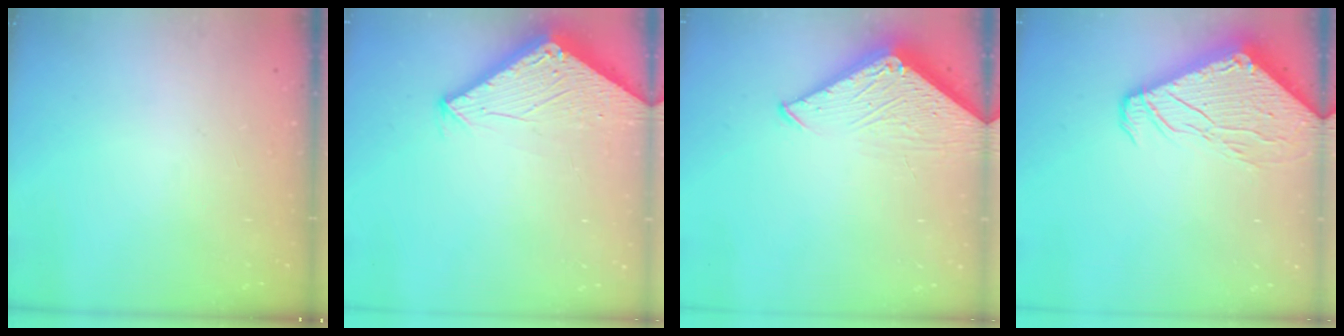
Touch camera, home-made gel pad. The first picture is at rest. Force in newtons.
{"total": 2.8, "press": 2.8, "slide": 0.2}
{"total": 4.6, "press": 4.6, "slide": 0.5}
{"total": 13.5, "press": 13.4, "slide": 1.6}